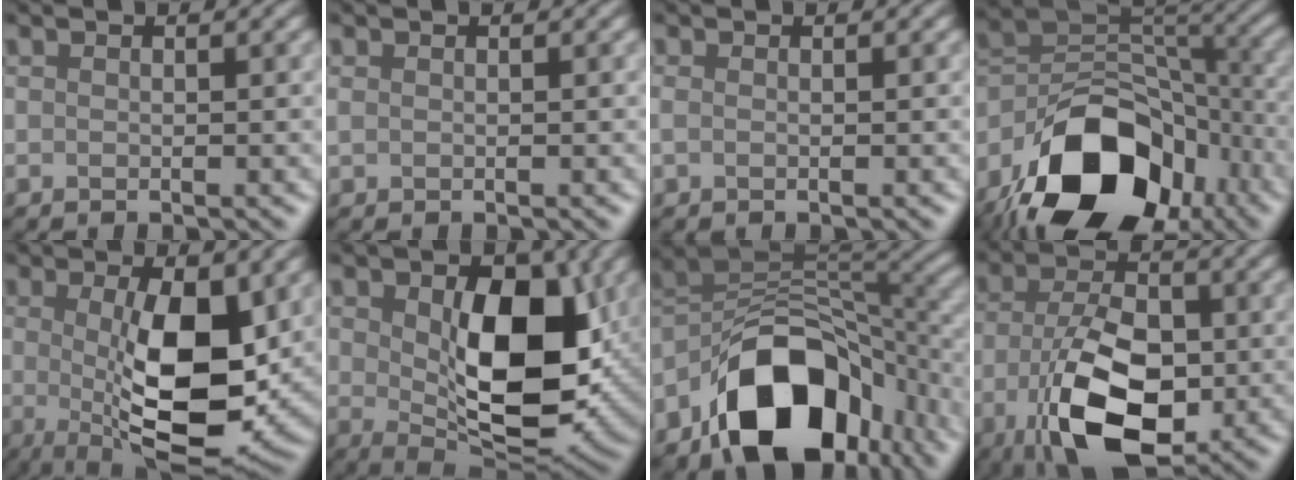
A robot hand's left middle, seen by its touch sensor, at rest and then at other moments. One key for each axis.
{"total": 0.0}
{"total": 0.0}
{"total": 14.5, "fx": -9.1, "fy": 8.5, "fz": 7.4, "tx": -0.143, "ty": 0.016, "tz": -0.156}
{"total": 9.3, "fx": 0.2, "fy": 3.0, "fz": 8.8, "tx": -0.154, "ty": -0.014, "tz": 0.014}
{"total": 10.0, "fx": 1.1, "fy": 5.3, "fz": 8.4, "tx": -0.125, "ty": -0.002, "tz": 0.030}
{"total": 13.7, "fx": -6.8, "fy": 8.6, "fz": 8.2, "tx": -0.133, "ty": 0.002, "tz": -0.113}
{"total": 10.1, "fx": -4.0, "fy": 5.2, "fz": 7.6, "tx": -0.159, "ty": -0.006, "tz": -0.067}